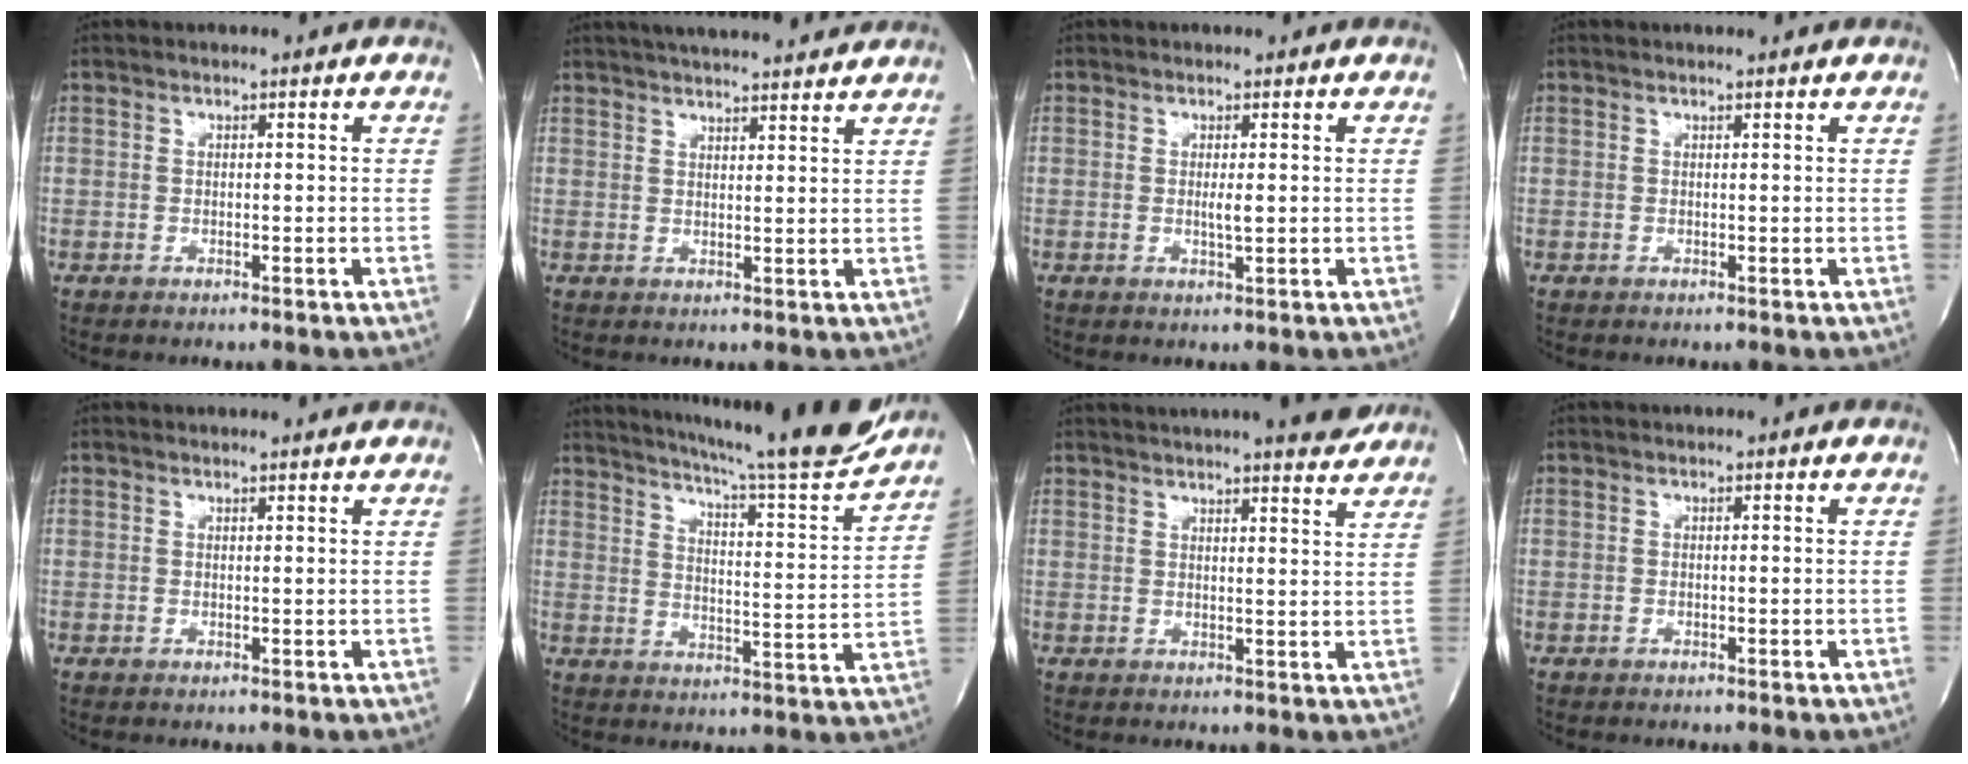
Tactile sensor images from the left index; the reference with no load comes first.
{"total": 13.2, "force": [12.0, 1.6, 5.5], "torque": [-0.090, 0.024, 0.160]}
{"total": 1.3, "force": [-0.2, 0.1, 1.3], "torque": [-0.028, -0.006, -0.004]}
{"total": 0.5, "force": [0.5, -0.1, -0.1], "torque": [-0.008, -0.007, 0.004]}
{"total": 2.4, "force": [2.4, 0.1, 0.3], "torque": [-0.009, 0.002, 0.023]}
{"total": 20.8, "force": [18.7, 0.6, 9.1], "torque": [-0.146, -0.054, 0.242]}
{"total": 12.6, "force": [11.3, 0.9, 5.6], "torque": [-0.085, 0.003, 0.139]}
{"total": 0.0}